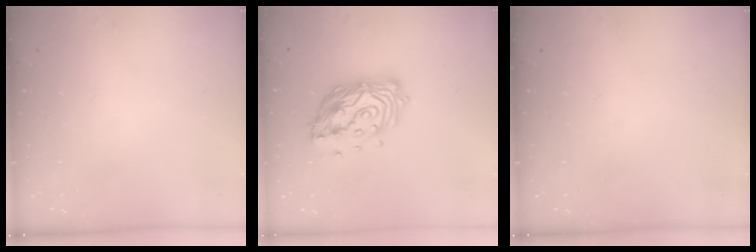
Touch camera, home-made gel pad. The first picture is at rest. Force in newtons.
{"total": 14.9, "press": 14.9, "slide": 1.3}
{"total": 0.0}